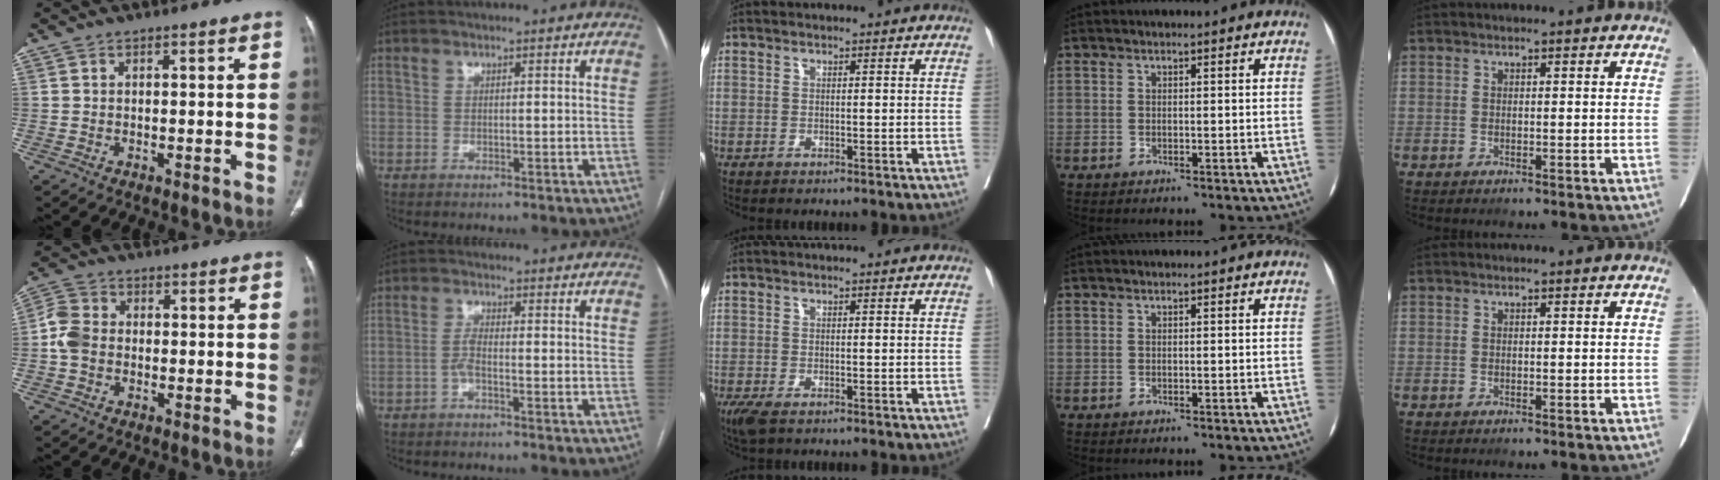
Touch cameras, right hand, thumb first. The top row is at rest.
{"thumb": {"total": 5.4, "force": [-0.8, 4.4, 3.0], "torque": [-0.057, 0.014, -0.024]}, "index": {"total": 2.1, "force": [-0.9, 0.4, 1.8], "torque": [-0.038, 0.001, -0.020]}, "middle": {"total": 3.1, "force": [-2.0, 1.2, 2.1], "torque": [-0.047, -0.013, -0.034]}}